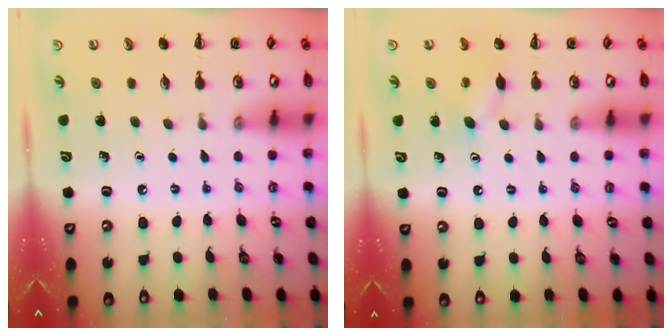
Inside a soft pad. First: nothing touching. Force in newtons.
{"total": 6.7, "press": 6.5, "slide": 1.5}